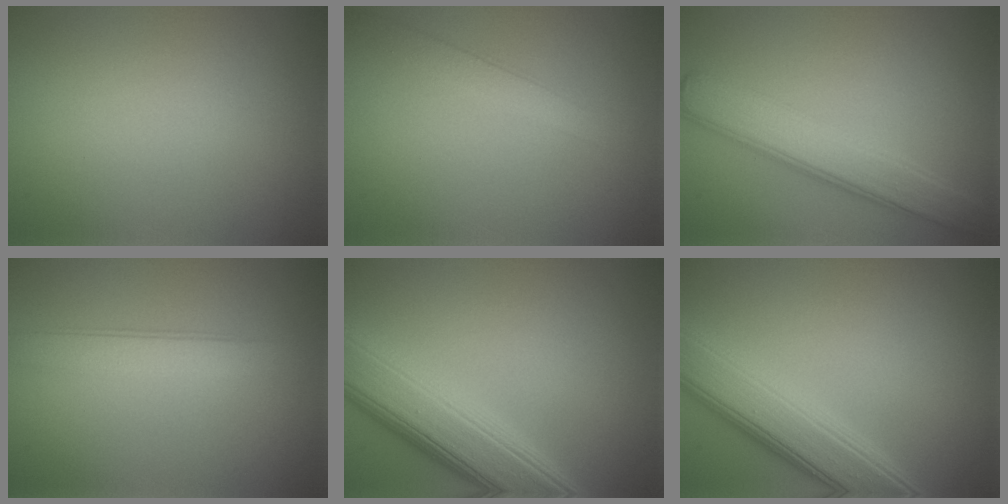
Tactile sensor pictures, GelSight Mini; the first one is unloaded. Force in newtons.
{"total": 2.1, "press": 2.1, "slide": 0.0}
{"total": 4.9, "press": 4.9, "slide": 0.2}
{"total": 2.7, "press": 2.7, "slide": 0.0}
{"total": 8.3, "press": 8.3, "slide": 0.2}
{"total": 7.0, "press": 7.0, "slide": 0.2}